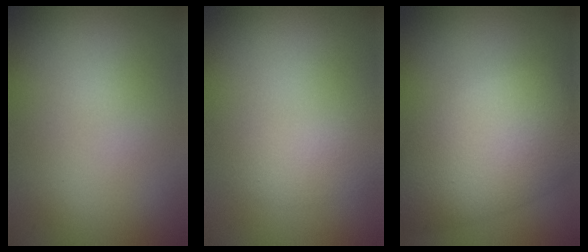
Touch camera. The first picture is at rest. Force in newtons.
{"total": 1.6, "press": 1.6, "slide": 0.0}
{"total": 8.9, "press": 8.9, "slide": 0.5}